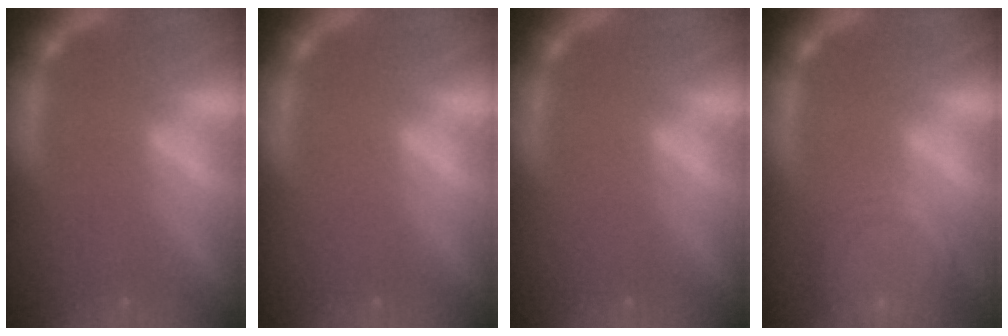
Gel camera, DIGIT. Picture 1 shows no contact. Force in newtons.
{"total": 0.0}
{"total": 0.0}
{"total": 9.1}